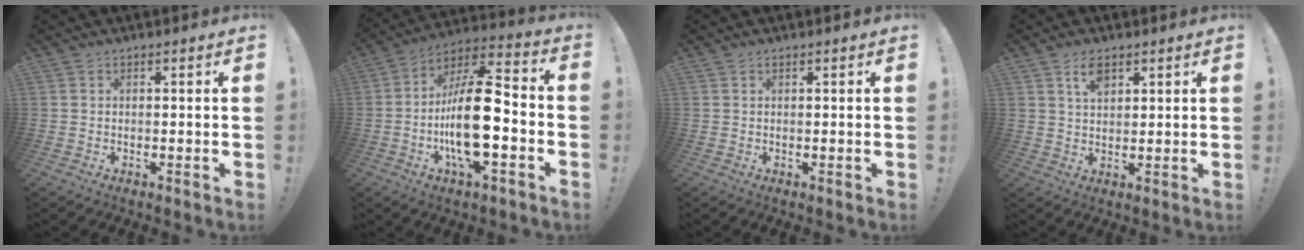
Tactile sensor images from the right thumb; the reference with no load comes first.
{"total": 20.7, "force": [-3.9, 7.6, 18.8], "torque": [-0.335, 0.015, -0.064]}
{"total": 0.0}
{"total": 4.9, "force": [2.7, 2.5, 3.2], "torque": [-0.058, -0.005, 0.047]}